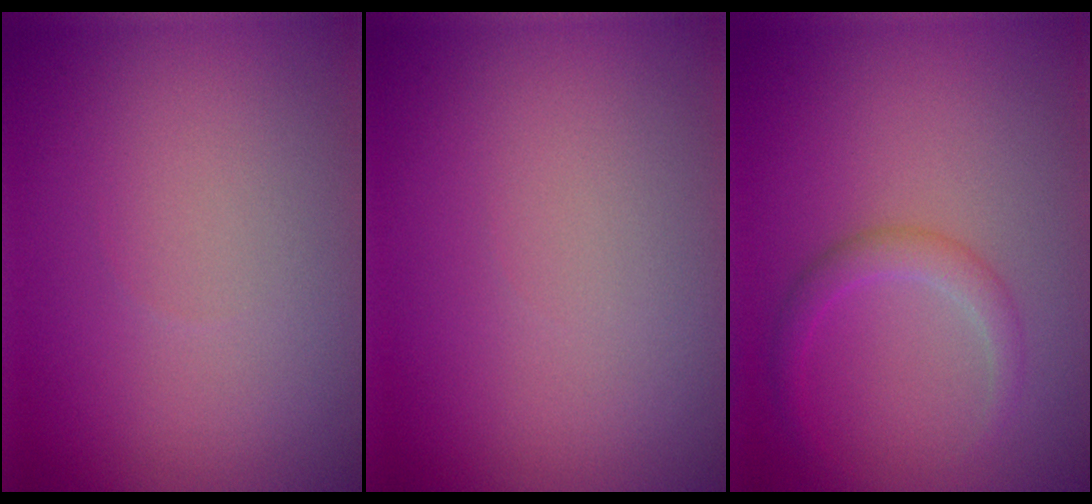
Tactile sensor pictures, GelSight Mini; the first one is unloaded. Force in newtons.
{"total": 0.0}
{"total": 1.8, "press": 1.8, "slide": 0.0}